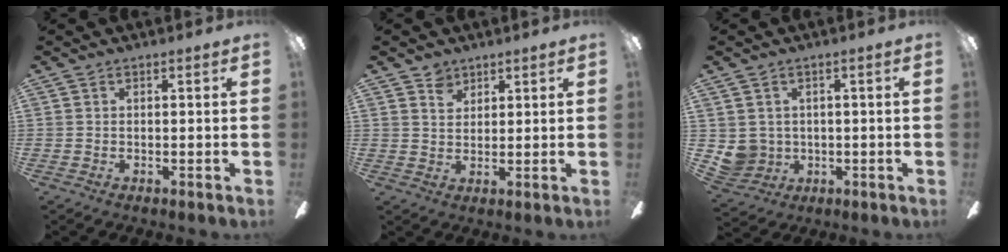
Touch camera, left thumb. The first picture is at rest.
{"total": 4.1, "force": [3.0, 2.7, 0.7], "torque": [-0.009, -0.008, 0.055]}
{"total": 5.2, "force": [1.1, 5.1, 0.8], "torque": [-0.036, -0.006, 0.026]}